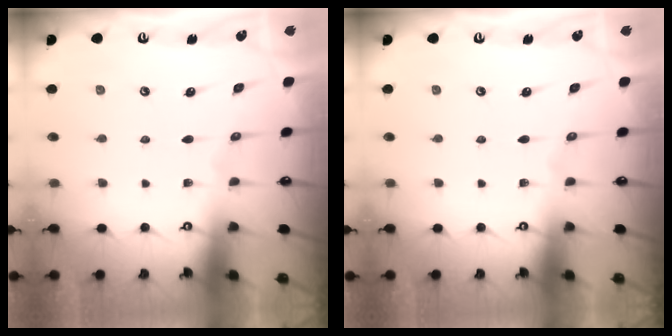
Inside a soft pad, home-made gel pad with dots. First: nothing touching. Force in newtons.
{"total": 0.0}